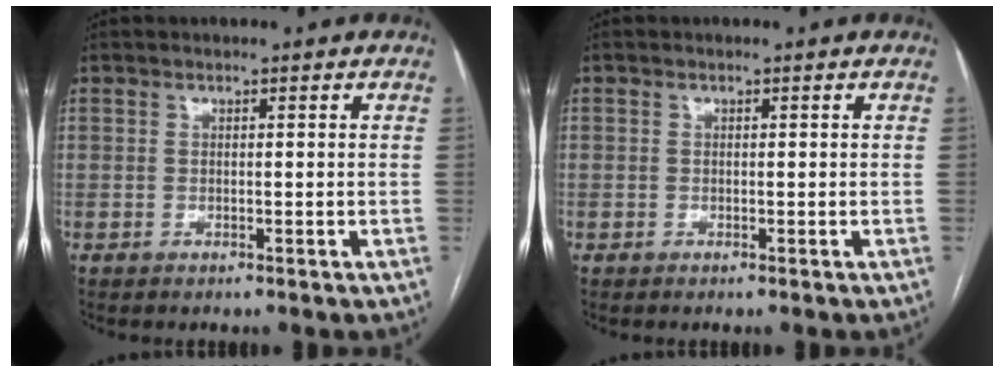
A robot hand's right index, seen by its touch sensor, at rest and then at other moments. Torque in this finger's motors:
{"motor_torque": [-0.50, 0.00, -1.05, -0.21]}